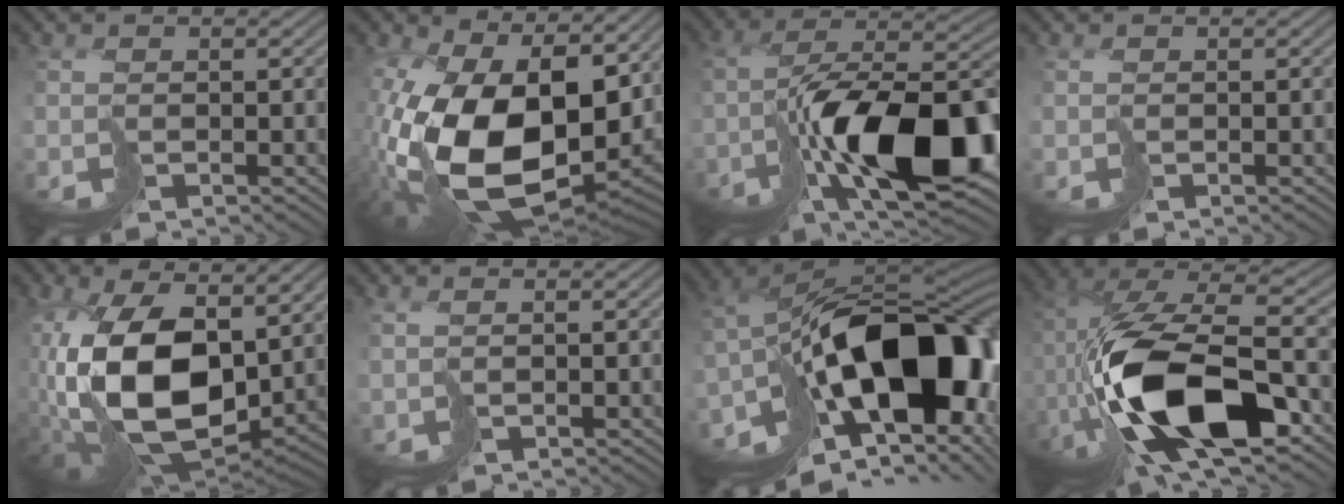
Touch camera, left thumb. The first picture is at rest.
{"total": 19.5, "force": [0.1, 11.1, 16.0], "torque": [-0.330, -0.065, 0.037]}
{"total": 17.4, "force": [-5.5, 7.1, 14.9], "torque": [-0.254, -0.007, -0.083]}
{"total": 0.0}
{"total": 16.8, "force": [2.6, 10.2, 13.1], "torque": [-0.282, -0.038, 0.059]}
{"total": 1.7, "force": [0.7, 0.5, 1.5], "torque": [-0.042, -0.002, 0.018]}
{"total": 19.2, "force": [-4.8, 10.1, 15.6], "torque": [-0.272, -0.026, -0.053]}
{"total": 17.7, "force": [-4.3, 7.9, 15.2], "torque": [-0.317, 0.006, -0.073]}